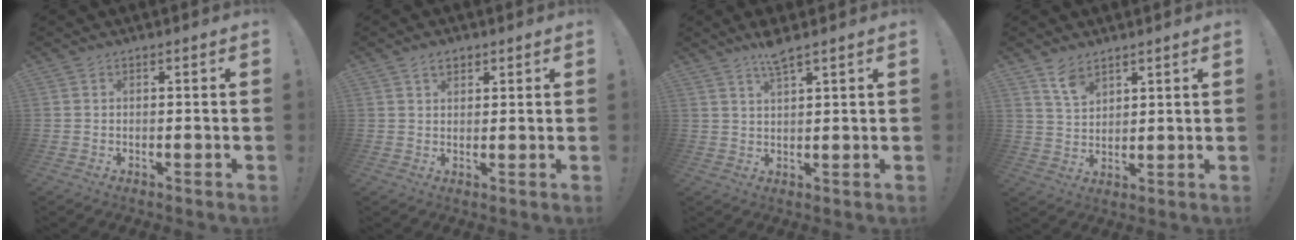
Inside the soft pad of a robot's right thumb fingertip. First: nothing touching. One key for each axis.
{"total": 3.4, "fx": 2.0, "fy": 2.1, "fz": 1.7, "tx": -0.023, "ty": -0.004, "tz": 0.035}
{"total": 5.8, "fx": 4.6, "fy": 0.7, "fz": 3.5, "tx": -0.060, "ty": -0.018, "tz": 0.077}
{"total": 6.7, "fx": 5.0, "fy": 3.7, "fz": 2.5, "tx": -0.043, "ty": -0.029, "tz": 0.094}